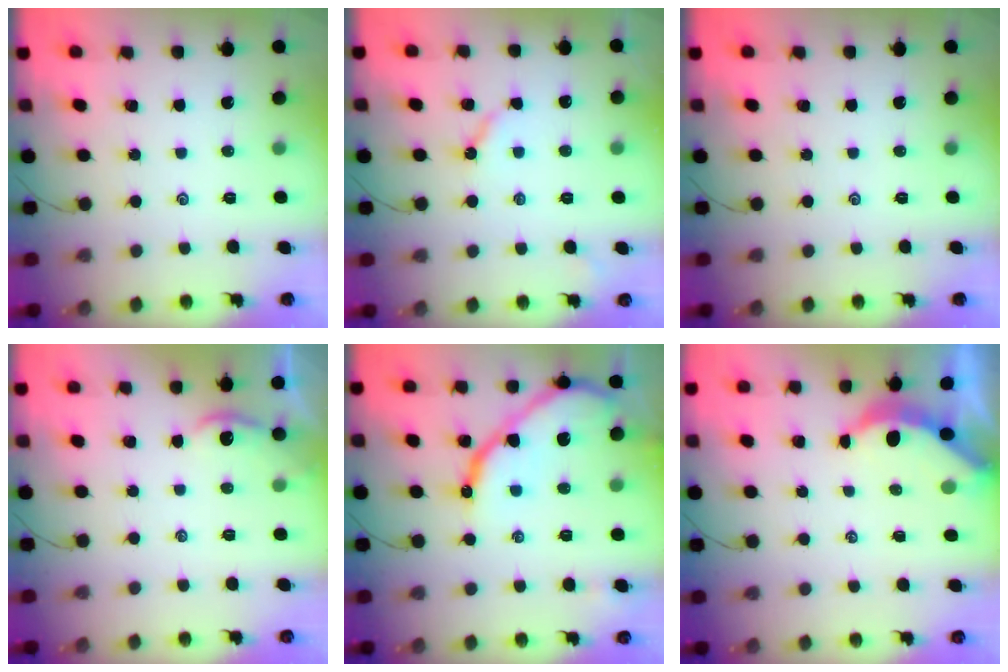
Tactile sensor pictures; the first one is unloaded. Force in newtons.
{"total": 4.3, "press": 4.2, "slide": 0.8}
{"total": 0.0}
{"total": 2.0, "press": 2.0, "slide": 0.1}
{"total": 12.8, "press": 12.7, "slide": 1.6}
{"total": 3.9, "press": 3.9, "slide": 0.5}